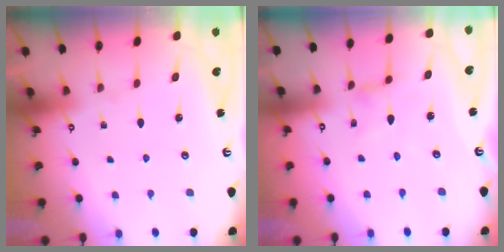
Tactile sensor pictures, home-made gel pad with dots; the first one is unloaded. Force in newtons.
{"total": 0.8, "press": 0.8, "slide": 0.3}